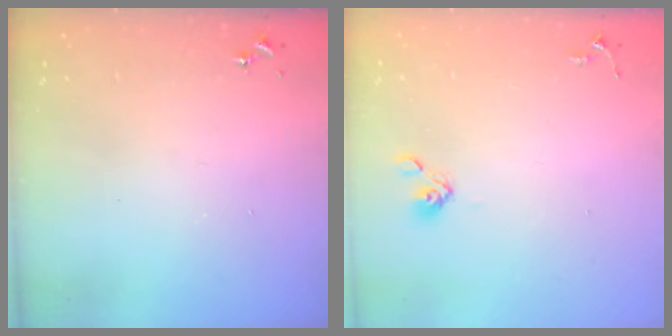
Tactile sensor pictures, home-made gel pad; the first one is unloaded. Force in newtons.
{"total": 3.9, "press": 3.6, "slide": 1.5}